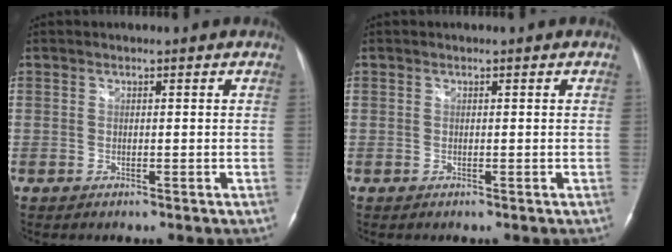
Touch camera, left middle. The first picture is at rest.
{"total": 0.0}